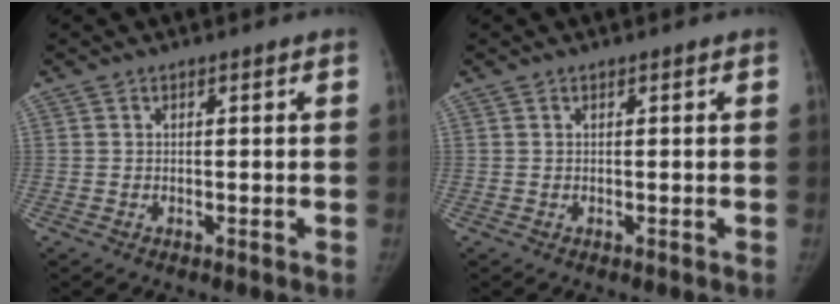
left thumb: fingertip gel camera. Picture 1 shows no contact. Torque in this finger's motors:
{"motor_torque": [0.04, 0.02, 0.10, -0.06, 0.01]}